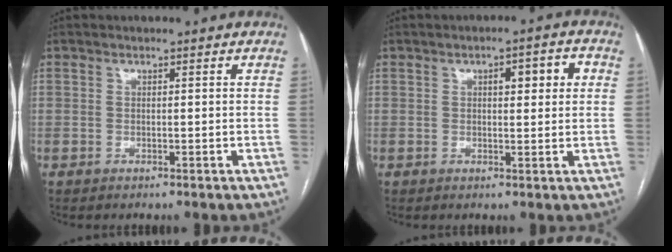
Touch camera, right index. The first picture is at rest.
{"total": 4.7, "force": [1.2, 1.3, 4.4], "torque": [-0.064, 0.014, 0.017]}